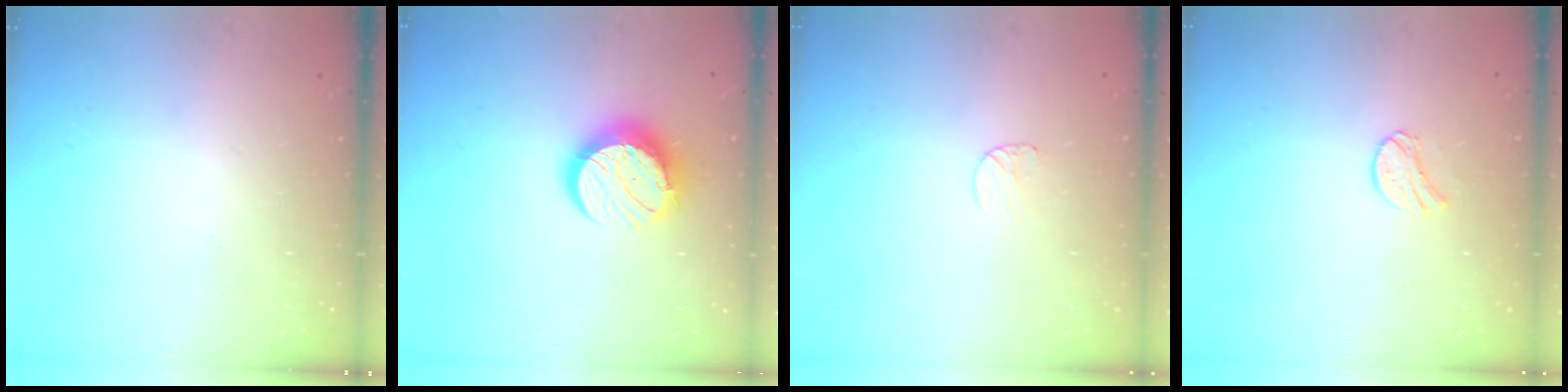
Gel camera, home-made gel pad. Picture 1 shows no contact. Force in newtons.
{"total": 12.3, "press": 12.2, "slide": 0.9}
{"total": 4.4, "press": 4.4, "slide": 0.4}
{"total": 7.1, "press": 7.0, "slide": 0.6}